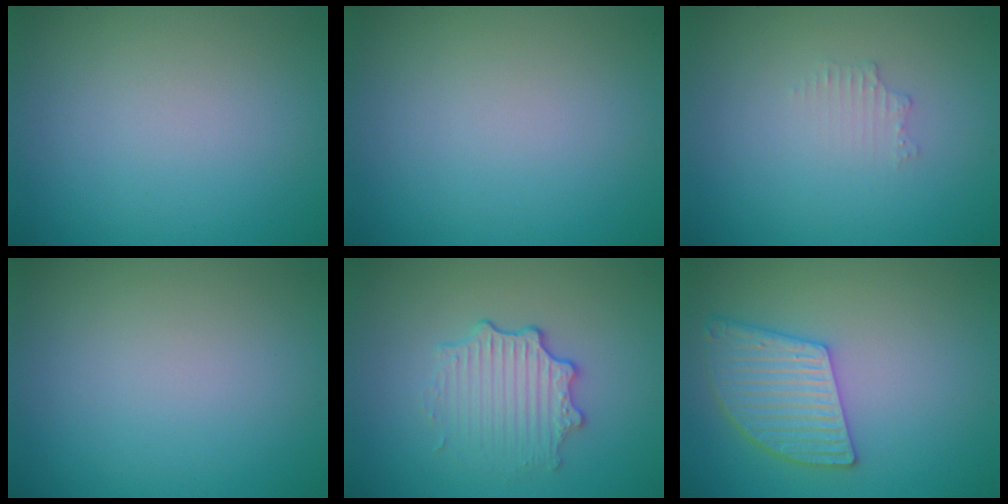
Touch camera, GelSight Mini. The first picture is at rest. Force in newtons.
{"total": 0.0}
{"total": 0.6, "press": 0.4, "slide": 0.3}
{"total": 0.0}
{"total": 3.5, "press": 2.7, "slide": 2.2}
{"total": 4.8, "press": 4.3, "slide": 2.1}